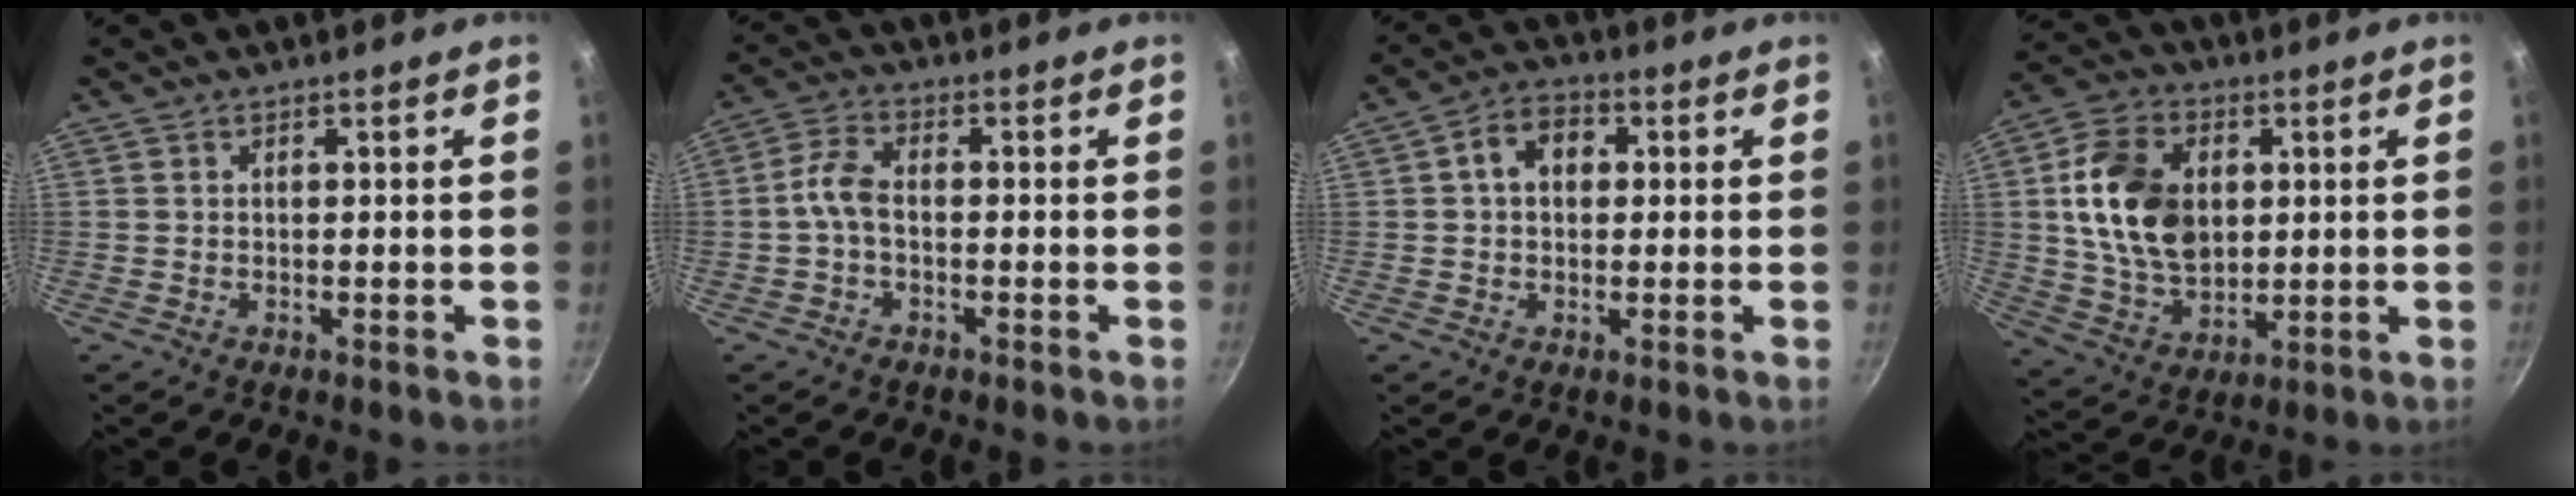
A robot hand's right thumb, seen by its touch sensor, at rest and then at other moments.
{"total": 4.7, "force": [-1.1, 2.6, 3.8], "torque": [-0.080, 0.024, -0.030]}
{"total": 6.6, "force": [1.2, 4.9, 4.2], "torque": [-0.045, 0.014, 0.008]}
{"total": 16.1, "force": [2.5, 11.2, 11.3], "torque": [-0.187, -0.004, 0.048]}